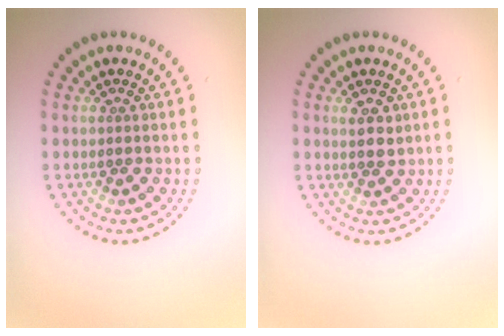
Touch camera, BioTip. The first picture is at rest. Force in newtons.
{"total": 1.7, "press": 1.5, "slide": 0.7}